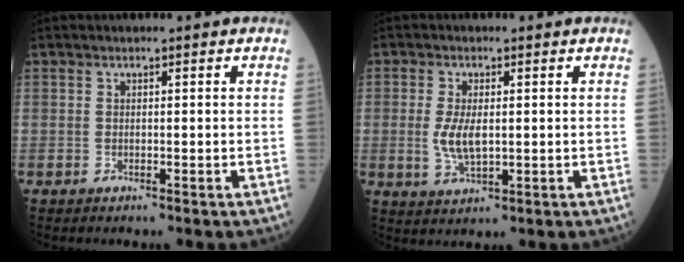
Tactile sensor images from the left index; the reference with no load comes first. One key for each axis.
{"total": 4.6, "fx": 0.1, "fy": 1.8, "fz": 4.2, "tx": -0.095, "ty": -0.007, "tz": 0.006}